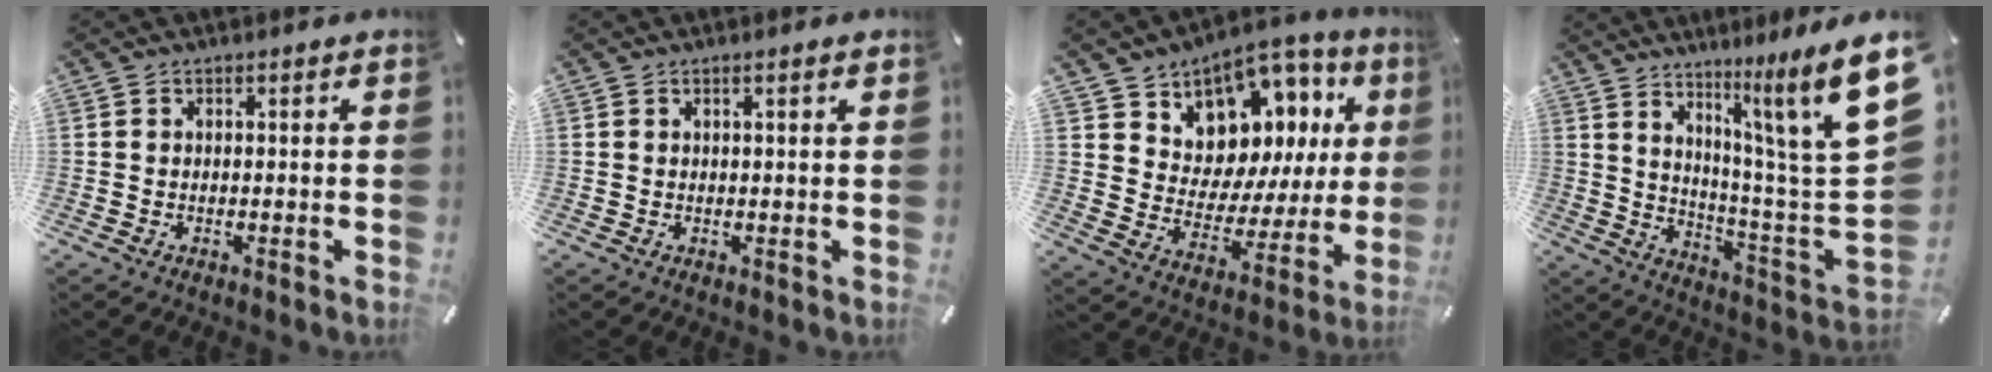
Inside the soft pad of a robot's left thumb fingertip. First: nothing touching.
{"total": 1.2, "force": [0.5, 0.0, 1.1], "torque": [-0.022, 0.000, 0.007]}
{"total": 10.5, "force": [7.0, 7.5, 2.2], "torque": [-0.034, -0.090, 0.123]}
{"total": 19.3, "force": [10.5, 2.3, 16.0], "torque": [-0.231, -0.088, 0.155]}